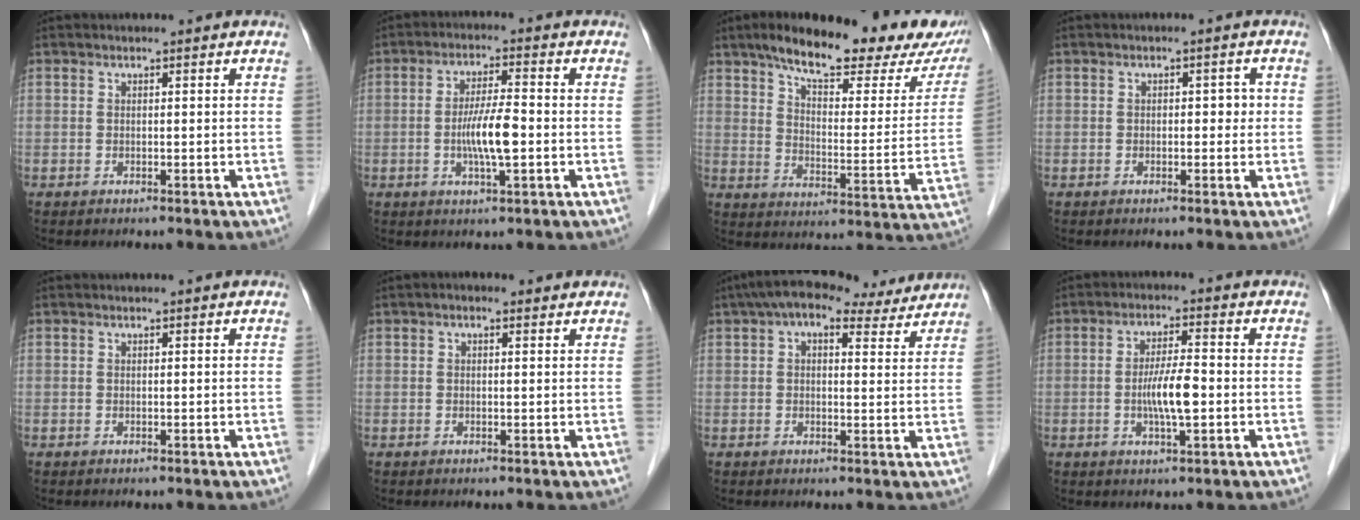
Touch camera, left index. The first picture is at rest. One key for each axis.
{"total": 6.3, "fx": -1.2, "fy": 0.8, "fz": 6.1, "tx": -0.123, "ty": -0.004, "tz": -0.023}
{"total": 23.4, "fx": 17.9, "fy": 6.4, "fz": 13.7, "tx": -0.181, "ty": 0.015, "tz": 0.230}
{"total": 2.1, "fx": -0.1, "fy": 1.2, "fz": 1.7, "tx": -0.015, "ty": 0.011, "tz": -0.003}
{"total": 0.0}
{"total": 1.2, "fx": 0.7, "fy": 0.6, "fz": 0.7, "tx": -0.018, "ty": 0.010, "tz": 0.006}
{"total": 9.9, "fx": 7.6, "fy": 3.5, "fz": 5.3, "tx": -0.084, "ty": 0.036, "tz": 0.102}
{"total": 5.6, "fx": -1.0, "fy": 0.8, "fz": 5.5, "tx": -0.110, "ty": -0.003, "tz": -0.018}